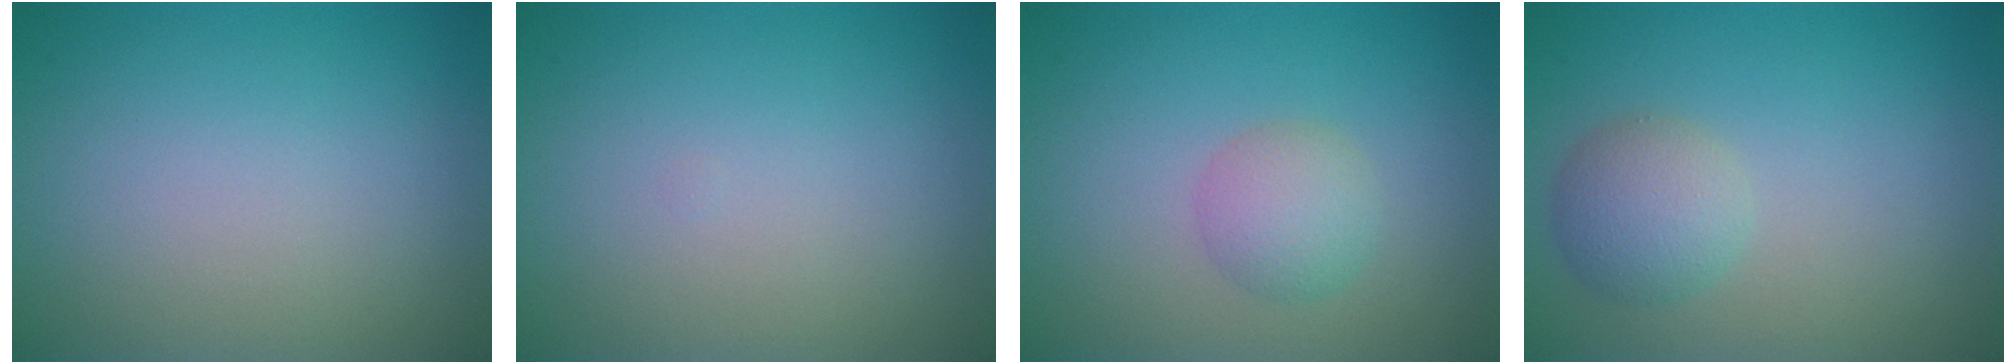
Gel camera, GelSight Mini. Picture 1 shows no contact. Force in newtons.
{"total": 0.0}
{"total": 2.5, "press": 2.5, "slide": 0.1}
{"total": 2.9, "press": 2.9, "slide": 0.0}